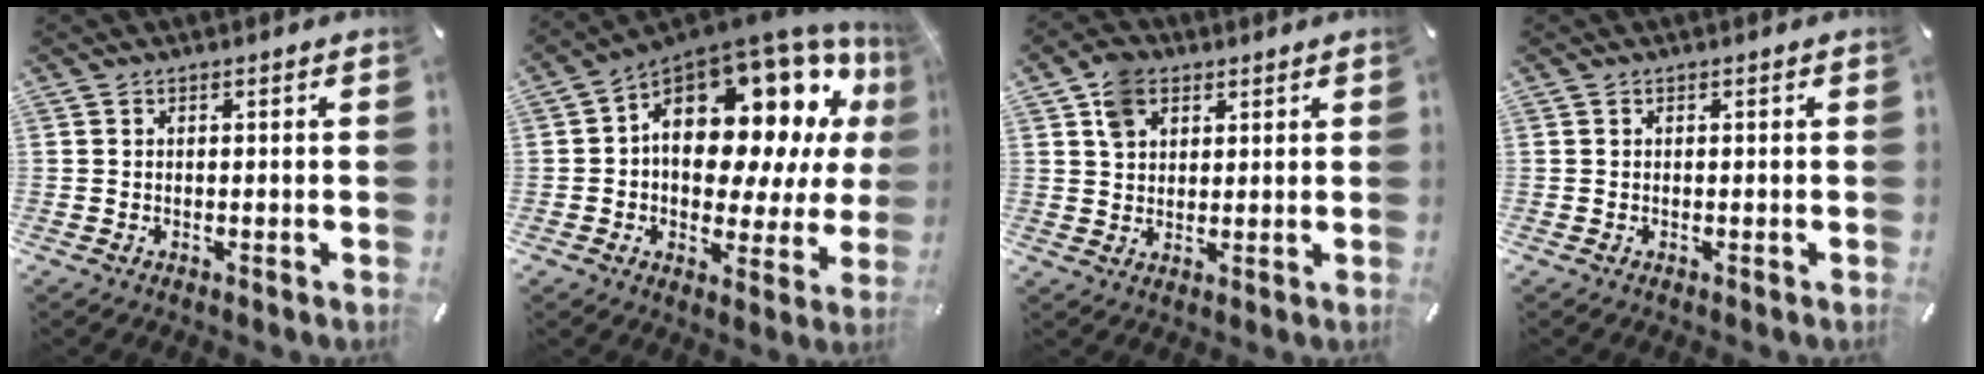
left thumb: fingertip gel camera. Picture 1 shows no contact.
{"total": 20.3, "force": [8.0, 11.9, 14.3], "torque": [-0.196, -0.074, 0.133]}
{"total": 6.5, "force": [3.2, 4.9, 2.8], "torque": [-0.051, 0.006, 0.061]}
{"total": 0.0}